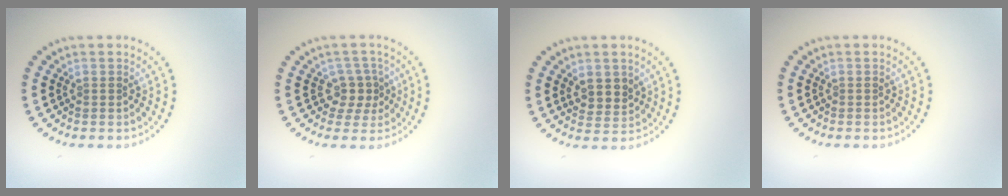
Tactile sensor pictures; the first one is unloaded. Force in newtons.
{"total": 2.4, "press": 1.8, "slide": 1.5}
{"total": 2.4, "press": 2.2, "slide": 1.0}
{"total": 0.0}